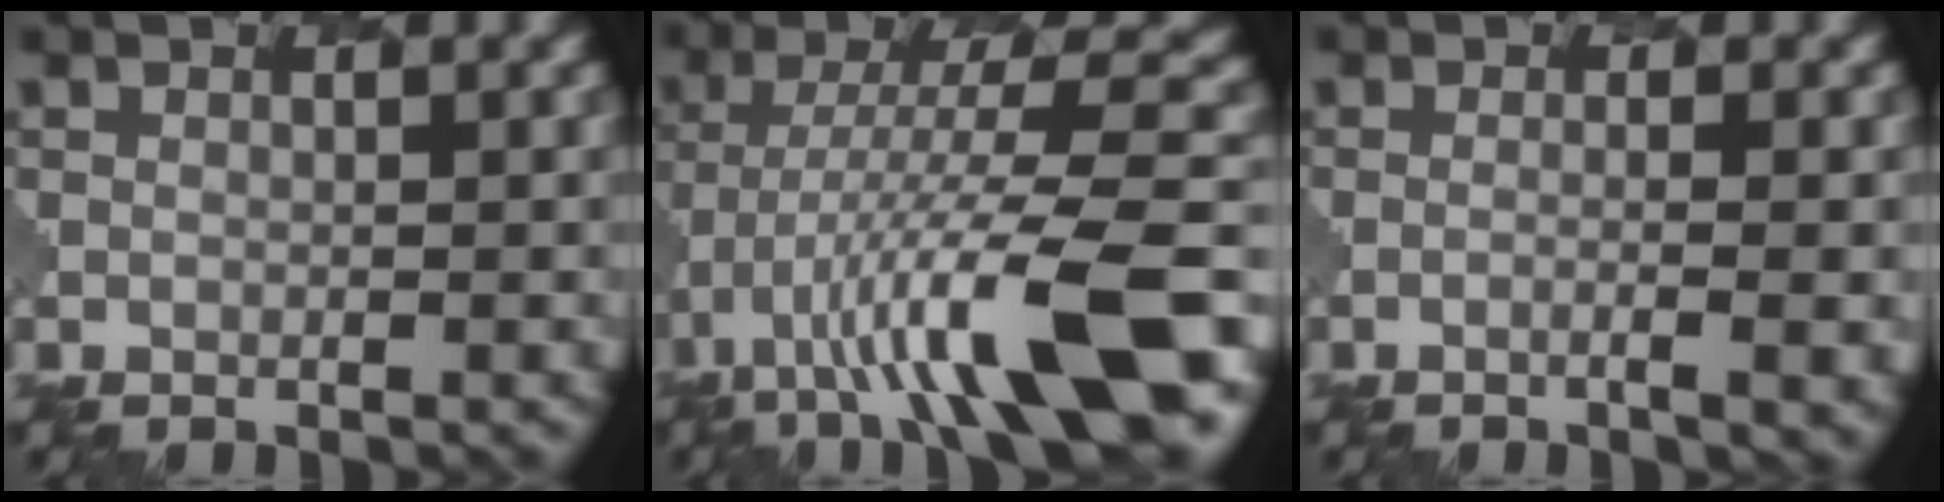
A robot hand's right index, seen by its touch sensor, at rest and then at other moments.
{"total": 13.5, "force": [-6.3, 2.7, 11.6], "torque": [-0.199, 0.021, -0.093]}
{"total": 2.8, "force": [-0.9, 0.6, 2.6], "torque": [-0.031, 0.004, -0.023]}